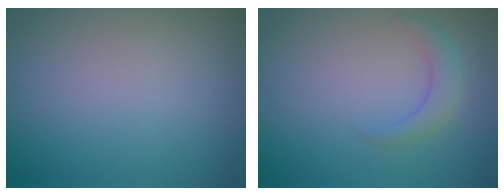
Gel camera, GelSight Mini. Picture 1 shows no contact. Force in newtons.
{"total": 2.0, "press": 2.0, "slide": 0.1}